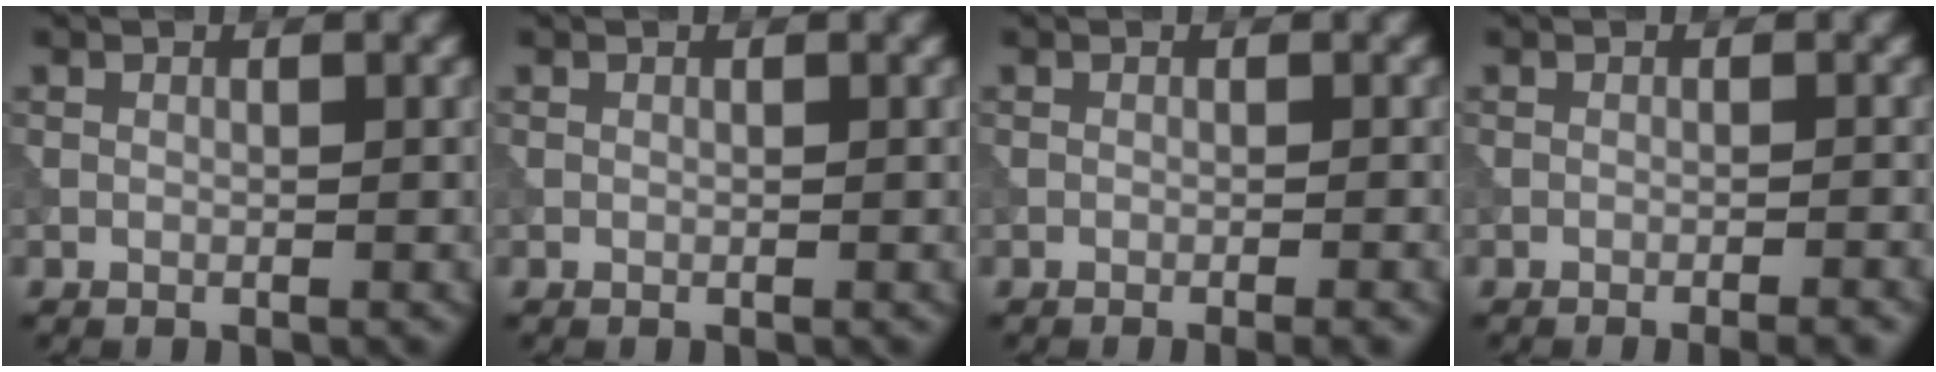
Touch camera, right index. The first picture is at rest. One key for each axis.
{"total": 0.0}
{"total": 1.8, "fx": -0.9, "fy": 0.5, "fz": 1.5, "tx": -0.014, "ty": 0.000, "tz": -0.012}
{"total": 2.4, "fx": -1.5, "fy": 0.6, "fz": 1.7, "tx": -0.015, "ty": 0.009, "tz": -0.024}